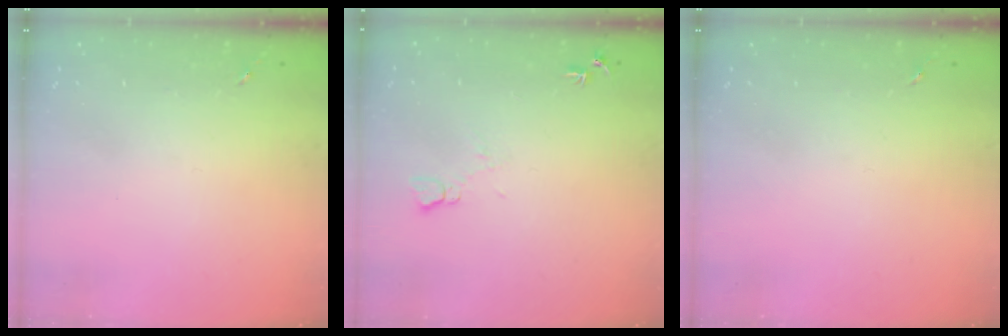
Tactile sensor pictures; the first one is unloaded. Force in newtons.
{"total": 6.6, "press": 6.6, "slide": 0.7}
{"total": 0.0}